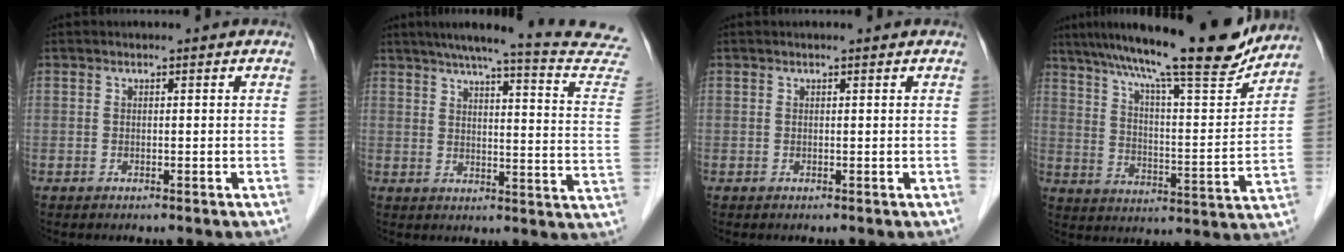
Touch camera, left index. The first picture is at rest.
{"total": 22.6, "force": [20.4, -0.2, 9.8], "torque": [-0.130, -0.060, 0.235]}
{"total": 0.6, "force": [0.5, -0.1, 0.3], "torque": [-0.012, 0.007, 0.012]}
{"total": 20.7, "force": [17.5, 1.6, 11.1], "torque": [-0.182, -0.002, 0.259]}